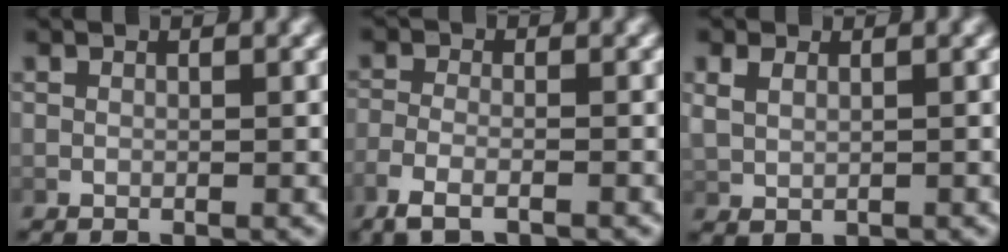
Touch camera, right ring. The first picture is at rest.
{"total": 3.2, "force": [-2.3, 1.0, 2.0], "torque": [-0.052, -0.009, -0.034]}
{"total": 1.6, "force": [0.8, 1.0, 0.9], "torque": [-0.022, -0.002, 0.027]}